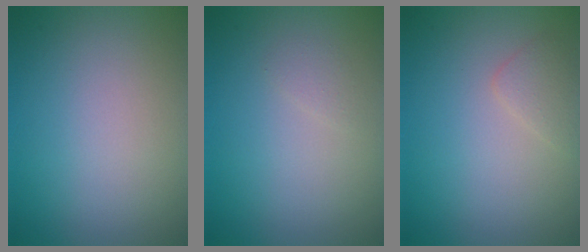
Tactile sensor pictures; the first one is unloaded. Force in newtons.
{"total": 0.7, "press": 0.7, "slide": 0.0}
{"total": 1.2, "press": 1.2, "slide": 0.1}